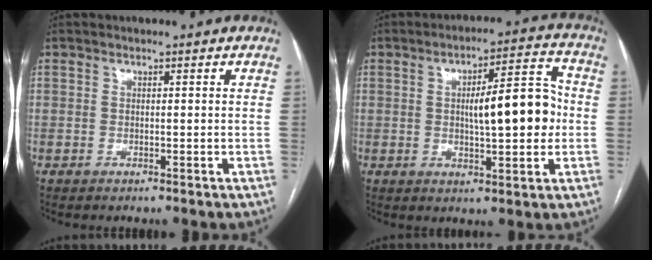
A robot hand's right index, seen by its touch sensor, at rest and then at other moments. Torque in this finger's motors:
{"motor_torque": [0.70, -0.35, 0.39, 0.10]}